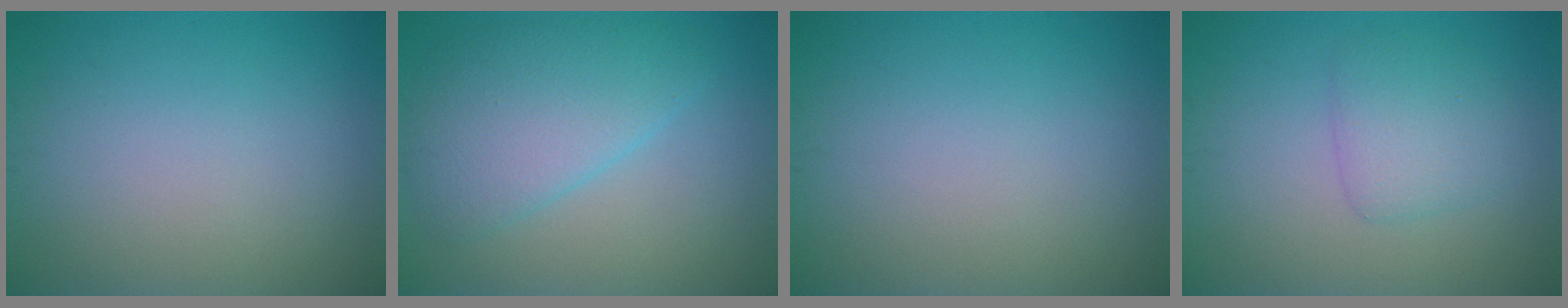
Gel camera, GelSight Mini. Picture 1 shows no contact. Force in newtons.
{"total": 5.4, "press": 5.4, "slide": 0.3}
{"total": 0.0}
{"total": 2.7, "press": 2.7, "slide": 0.1}